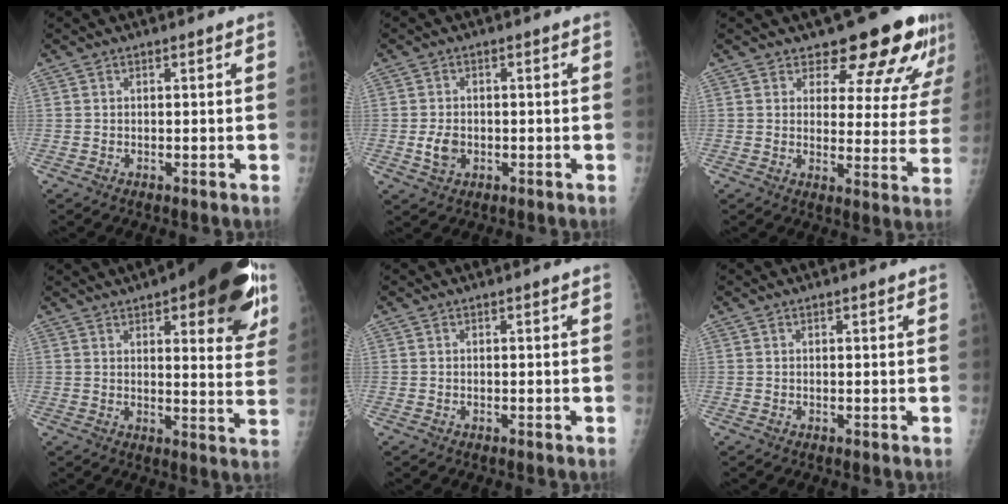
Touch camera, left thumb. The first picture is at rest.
{"total": 3.4, "force": [-1.0, 2.6, 2.0], "torque": [-0.034, 0.001, -0.013]}
{"total": 13.9, "force": [11.2, 5.2, 6.4], "torque": [-0.031, -0.079, 0.125]}
{"total": 22.7, "force": [11.8, 7.7, 17.8], "torque": [-0.194, -0.026, 0.147]}
{"total": 0.0}
{"total": 0.7, "force": [0.4, 0.2, 0.5], "torque": [-0.008, 0.001, 0.005]}